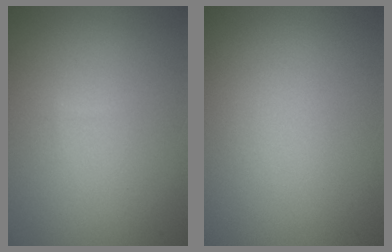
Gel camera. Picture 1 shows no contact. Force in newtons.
{"total": 0.0}